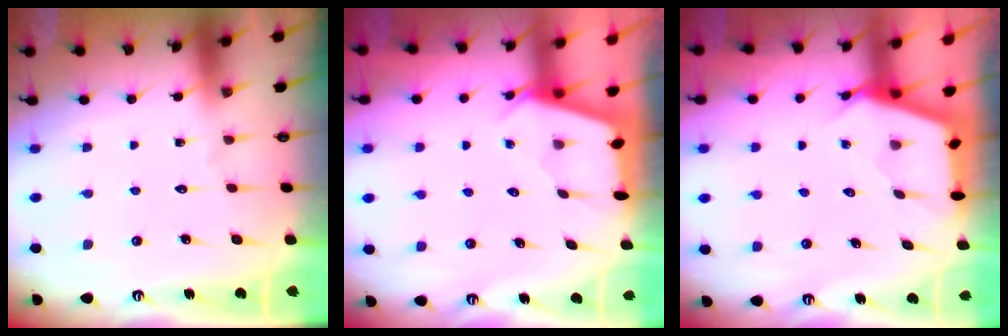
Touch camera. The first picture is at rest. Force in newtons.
{"total": 2.4, "press": 2.4, "slide": 0.3}
{"total": 2.7, "press": 2.7, "slide": 0.3}